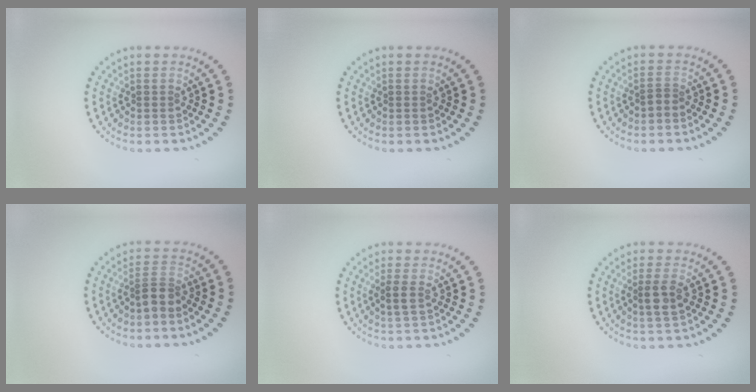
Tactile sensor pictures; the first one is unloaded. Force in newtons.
{"total": 0.0}
{"total": 0.8, "press": 0.4, "slide": 0.6}
{"total": 2.2, "press": 1.7, "slide": 1.3}
{"total": 1.4, "press": 1.3, "slide": 0.7}
{"total": 2.0, "press": 1.8, "slide": 0.9}